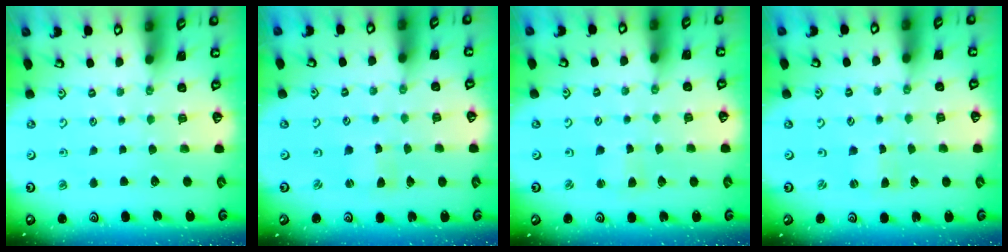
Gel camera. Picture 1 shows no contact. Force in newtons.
{"total": 1.0, "press": 0.9, "slide": 0.2}
{"total": 2.7, "press": 2.7, "slide": 0.2}
{"total": 0.0}